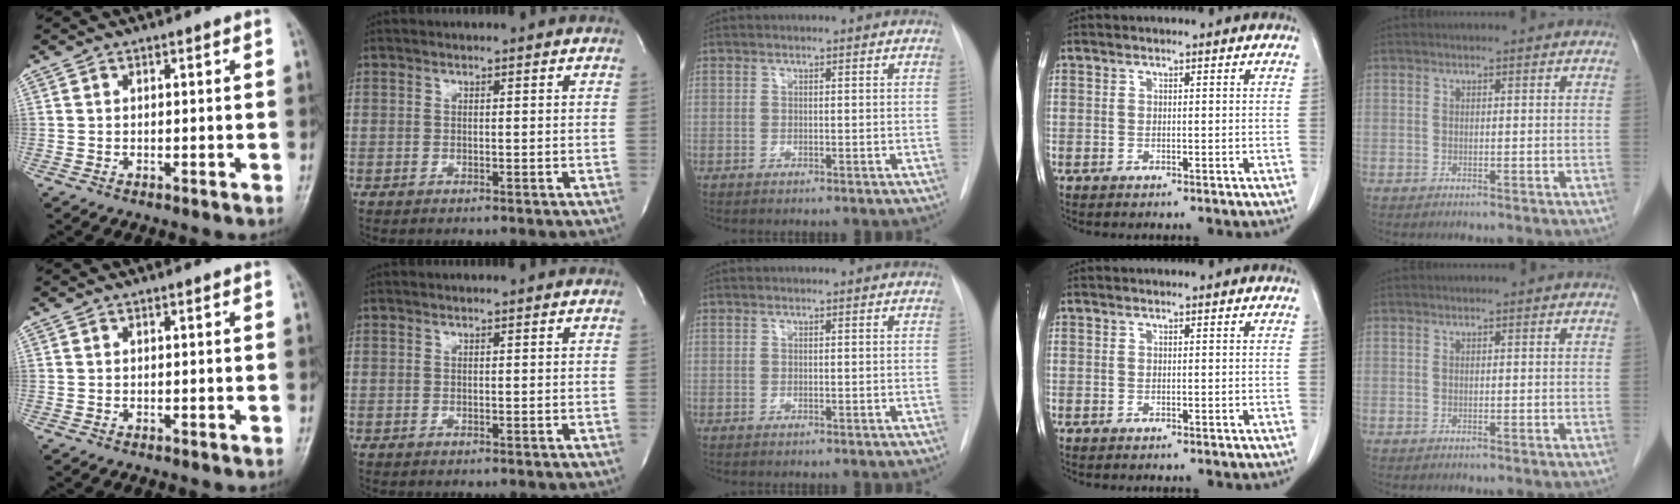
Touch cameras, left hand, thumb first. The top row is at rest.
{}